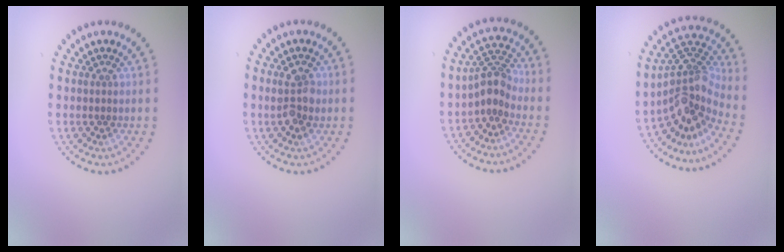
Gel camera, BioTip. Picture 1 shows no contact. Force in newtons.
{"total": 2.5, "press": 2.5, "slide": 0.1}
{"total": 2.7, "press": 2.1, "slide": 1.7}
{"total": 4.4, "press": 2.9, "slide": 3.4}